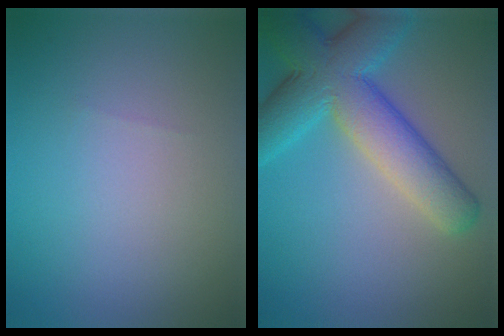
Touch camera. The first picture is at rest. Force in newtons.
{"total": 9.0, "press": 9.0, "slide": 0.3}